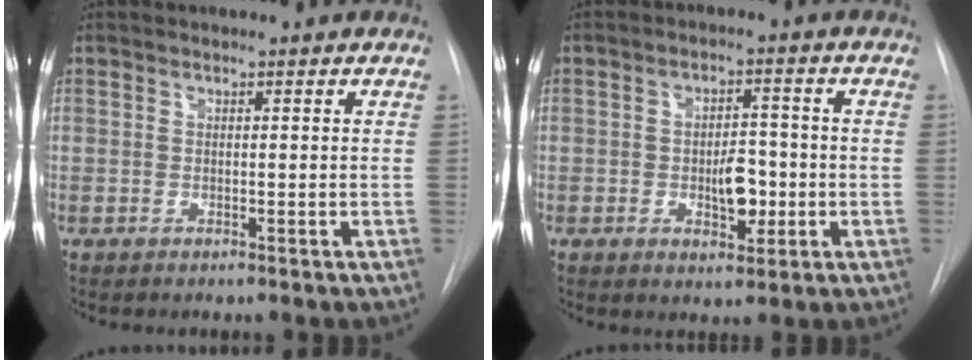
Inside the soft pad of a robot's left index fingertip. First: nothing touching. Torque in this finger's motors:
{"motor_torque": [0.63, -0.46, 0.12, 0.08]}